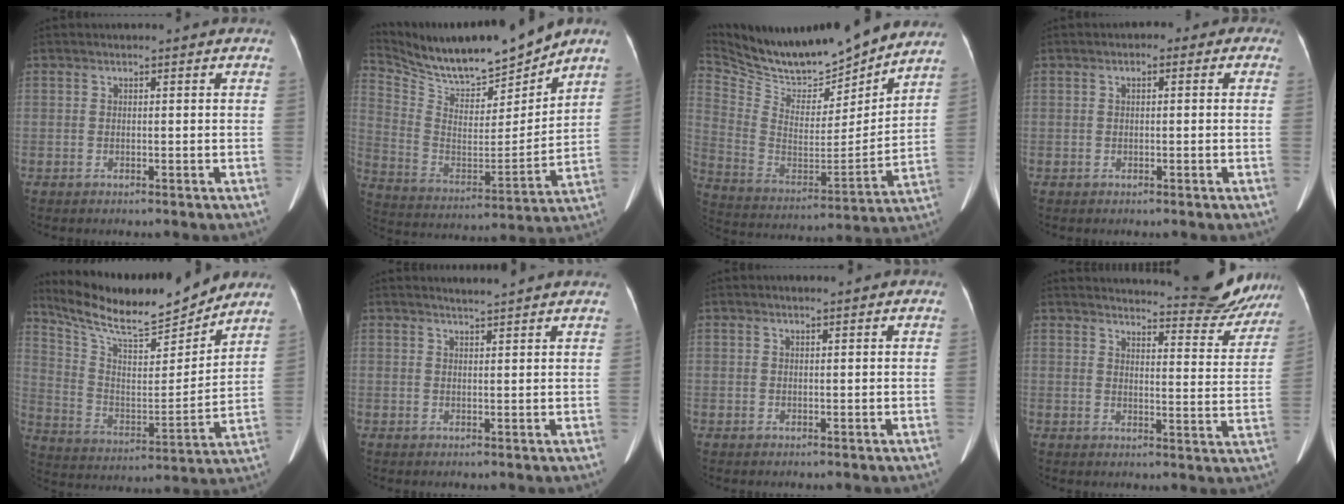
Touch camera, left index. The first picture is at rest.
{"total": 17.3, "force": [15.7, 2.3, 6.7], "torque": [-0.140, -0.014, 0.280]}
{"total": 20.6, "force": [19.0, 4.1, 6.7], "torque": [-0.139, -0.020, 0.315]}
{"total": 2.9, "force": [0.7, 1.2, 2.6], "torque": [-0.035, 0.020, 0.003]}
{"total": 18.9, "force": [17.0, 3.0, 7.9], "torque": [-0.146, -0.006, 0.281]}
{"total": 3.1, "force": [2.9, -0.4, 0.8], "torque": [-0.015, 0.008, 0.039]}
{"total": 0.5, "force": [0.4, 0.0, 0.3], "torque": [-0.011, 0.003, 0.008]}
{"total": 13.4, "force": [13.1, 1.2, 2.9], "torque": [-0.028, -0.053, 0.145]}